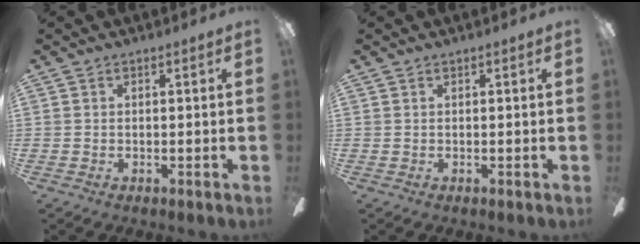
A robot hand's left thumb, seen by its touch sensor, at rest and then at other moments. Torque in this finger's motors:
{"motor_torque": [-0.02, -0.02, 0.03, -0.02, 0.00]}